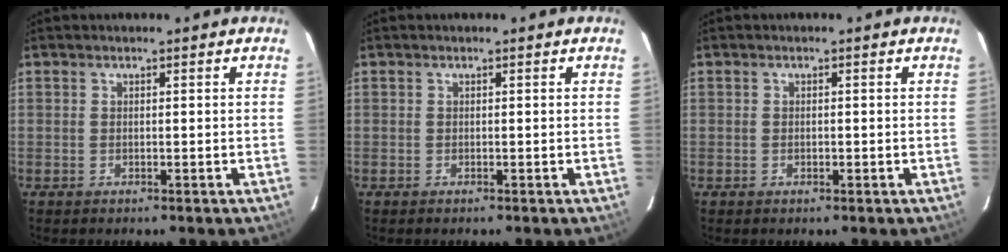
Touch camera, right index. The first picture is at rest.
{"total": 0.0}
{"total": 0.5, "force": [-0.2, 0.4, 0.2], "torque": [-0.003, 0.001, -0.002]}